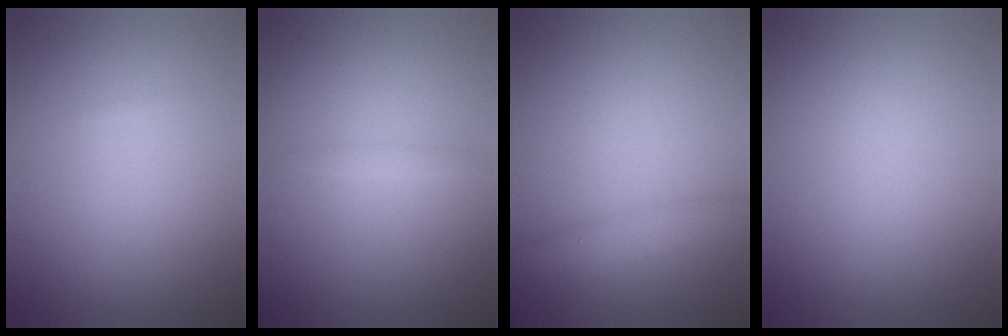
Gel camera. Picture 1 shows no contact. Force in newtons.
{"total": 0.8, "press": 0.8, "slide": 0.0}
{"total": 1.9, "press": 1.9, "slide": 0.1}
{"total": 0.0}